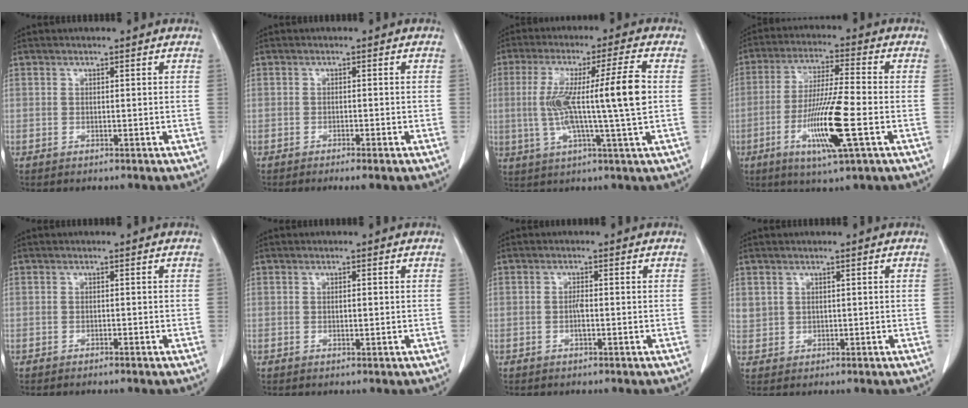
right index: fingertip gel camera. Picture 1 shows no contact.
{"total": 1.8, "force": [-1.2, 0.1, 1.3], "torque": [-0.022, -0.004, -0.017]}
{"total": 13.7, "force": [0.4, -0.7, 13.6], "torque": [-0.251, 0.011, 0.004]}
{"total": 12.6, "force": [-4.0, 0.2, 11.9], "torque": [-0.229, -0.018, -0.075]}
{"total": 0.7, "force": [-0.5, 0.0, 0.4], "torque": [-0.011, -0.001, -0.008]}
{"total": 0.8, "force": [0.0, 0.3, 0.8], "torque": [-0.013, -0.001, 0.001]}
{"total": 1.3, "force": [-0.4, 0.3, 1.2], "torque": [-0.021, 0.003, -0.008]}
{"total": 2.5, "force": [0.9, 2.2, 0.5], "torque": [-0.003, 0.011, 0.025]}